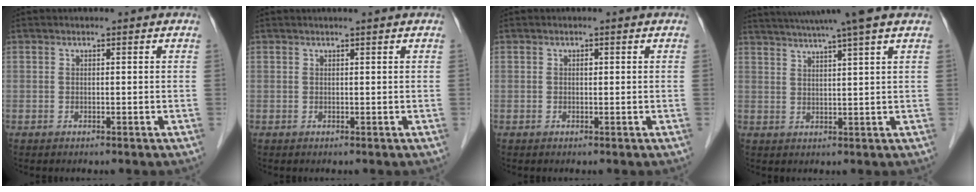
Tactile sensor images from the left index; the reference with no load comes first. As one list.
[{"total": 1.2, "force": [1.1, -0.2, 0.4], "torque": [-0.006, 0.006, 0.021]}, {"total": 0.5, "force": [0.1, 0.3, 0.4], "torque": [-0.008, 0.001, 0.001]}, {"total": 11.9, "force": [9.9, -1.5, 6.4], "torque": [-0.112, 0.014, 0.135]}]